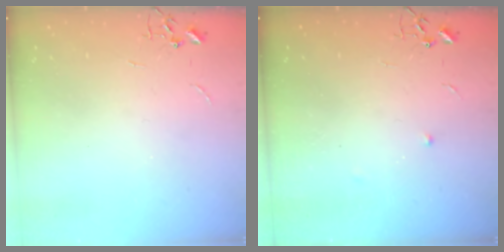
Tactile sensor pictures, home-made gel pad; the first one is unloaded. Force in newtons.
{"total": 3.8, "press": 3.7, "slide": 1.1}